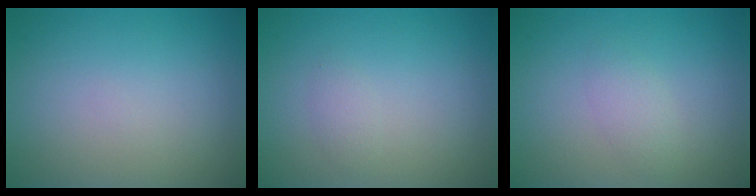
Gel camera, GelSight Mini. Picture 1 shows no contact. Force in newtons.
{"total": 0.8, "press": 0.8, "slide": 0.0}
{"total": 1.5, "press": 1.5, "slide": 0.1}